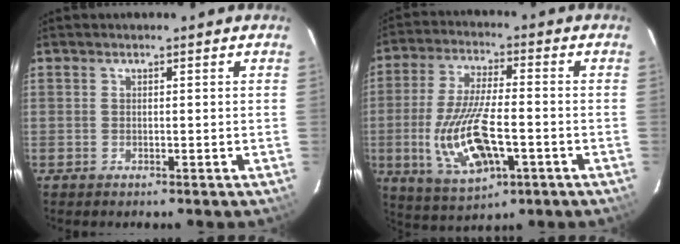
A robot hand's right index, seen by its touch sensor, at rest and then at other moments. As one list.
[{"total": 15.1, "force": [-4.1, 5.7, 13.3], "torque": [-0.277, -0.014, -0.065]}]